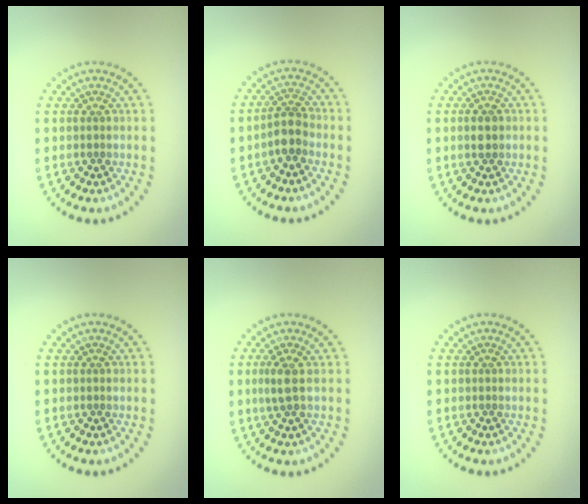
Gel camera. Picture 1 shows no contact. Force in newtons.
{"total": 2.3, "press": 2.1, "slide": 1.1}
{"total": 2.0, "press": 1.9, "slide": 0.1}
{"total": 0.0}
{"total": 1.7, "press": 1.6, "slide": 0.7}
{"total": 0.0}